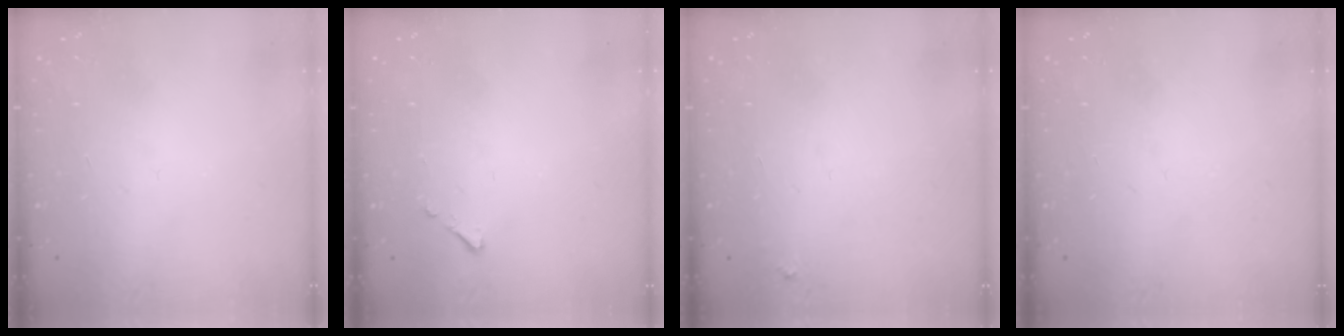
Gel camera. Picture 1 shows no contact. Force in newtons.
{"total": 2.5, "press": 2.5, "slide": 0.3}
{"total": 2.3, "press": 2.3, "slide": 0.2}
{"total": 0.0}